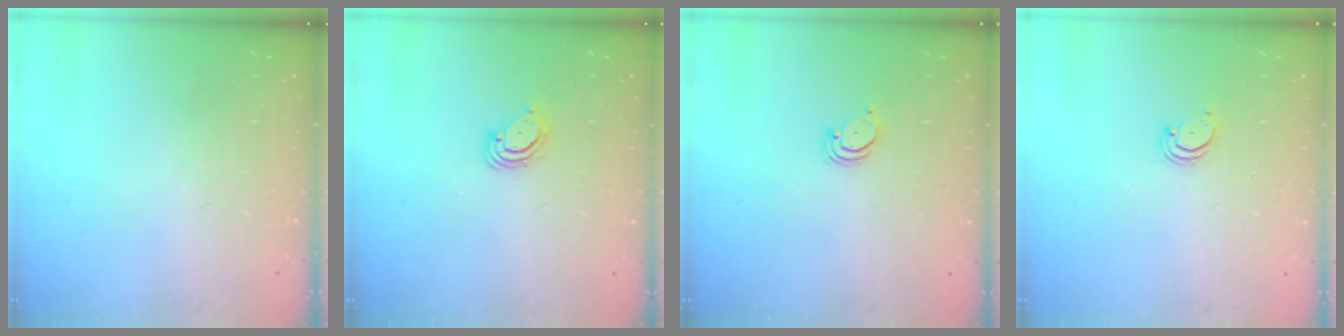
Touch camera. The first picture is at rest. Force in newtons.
{"total": 3.9, "press": 3.9, "slide": 0.4}
{"total": 2.0, "press": 2.0, "slide": 0.2}
{"total": 2.2, "press": 2.2, "slide": 0.2}